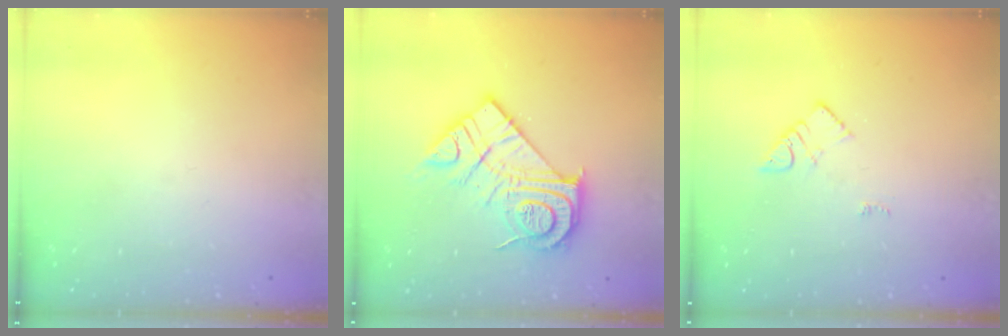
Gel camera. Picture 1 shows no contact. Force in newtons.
{"total": 18.1, "press": 18.0, "slide": 1.5}
{"total": 4.3, "press": 4.2, "slide": 0.6}